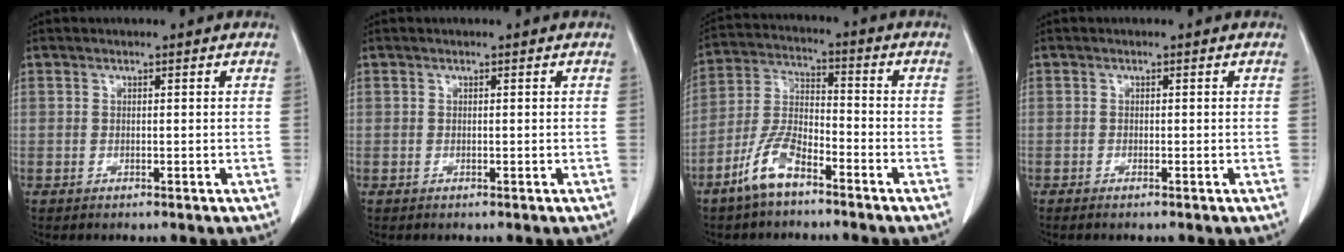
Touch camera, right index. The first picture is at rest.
{"total": 0.0}
{"total": 8.3, "force": [-5.6, 2.6, 5.6], "torque": [-0.127, -0.001, -0.116]}
{"total": 0.6, "force": [-0.4, 0.0, 0.4], "torque": [-0.007, 0.000, -0.006]}